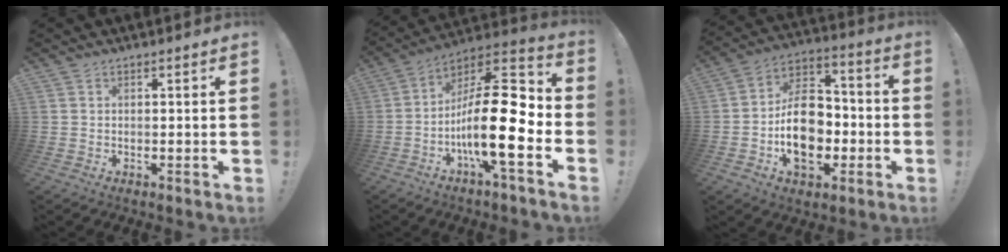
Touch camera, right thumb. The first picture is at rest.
{"total": 22.8, "force": [-5.2, 7.2, 21.0], "torque": [-0.376, 0.017, -0.086]}
{"total": 18.2, "force": [-4.2, 12.6, 12.4], "torque": [-0.191, 0.028, -0.063]}